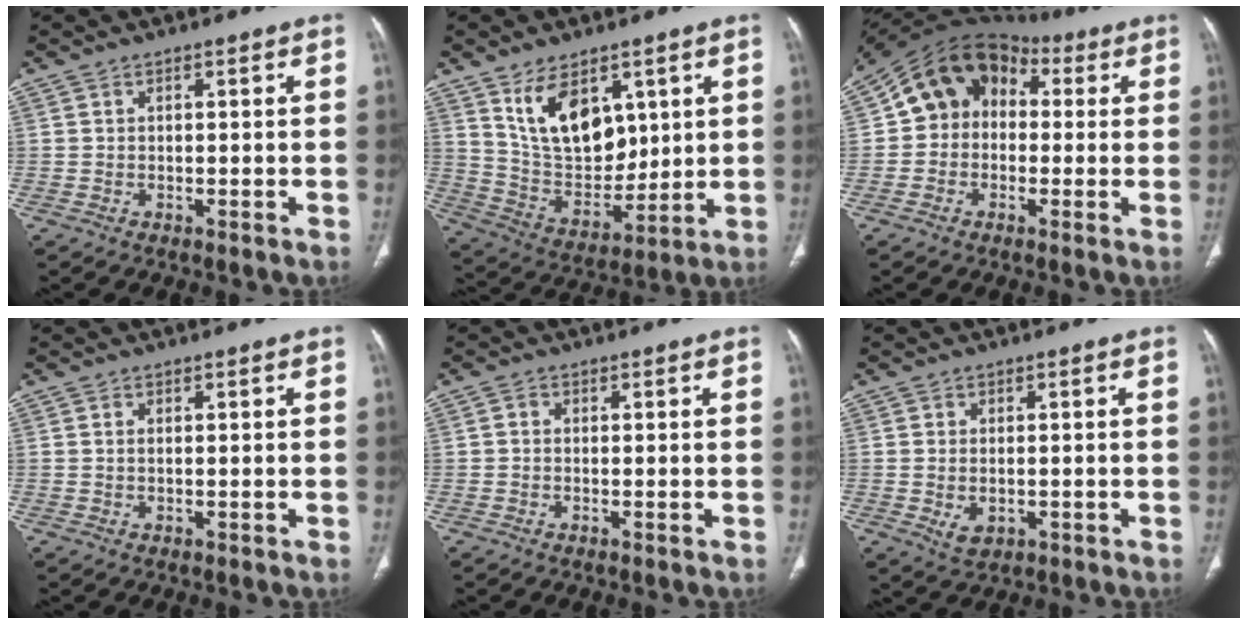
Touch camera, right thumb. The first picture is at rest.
{"total": 14.9, "force": [6.8, 9.1, 9.6], "torque": [-0.126, -0.044, 0.147]}
{"total": 12.5, "force": [1.7, 10.1, 7.1], "torque": [-0.089, 0.042, 0.017]}
{"total": 0.5, "force": [0.2, 0.3, 0.4], "torque": [-0.012, 0.002, 0.003]}
{"total": 0.9, "force": [0.0, 0.7, 0.5], "torque": [-0.006, 0.002, -0.004]}
{"total": 3.7, "force": [-0.7, 2.4, 2.7], "torque": [-0.045, -0.002, 0.000]}